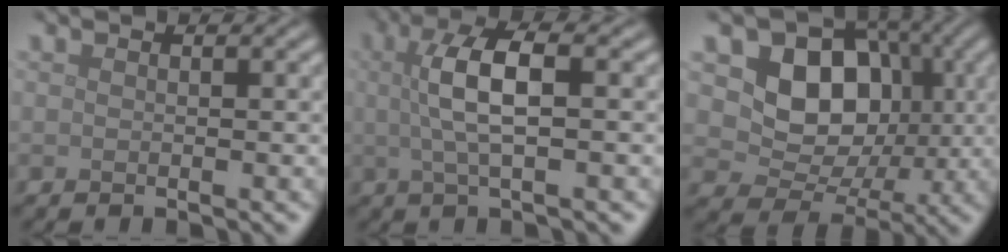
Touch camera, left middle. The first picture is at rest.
{"total": 5.1, "force": [0.8, 1.5, 4.8], "torque": [-0.091, 0.010, 0.012]}
{"total": 8.7, "force": [1.3, 6.8, 5.3], "torque": [-0.073, -0.011, 0.013]}